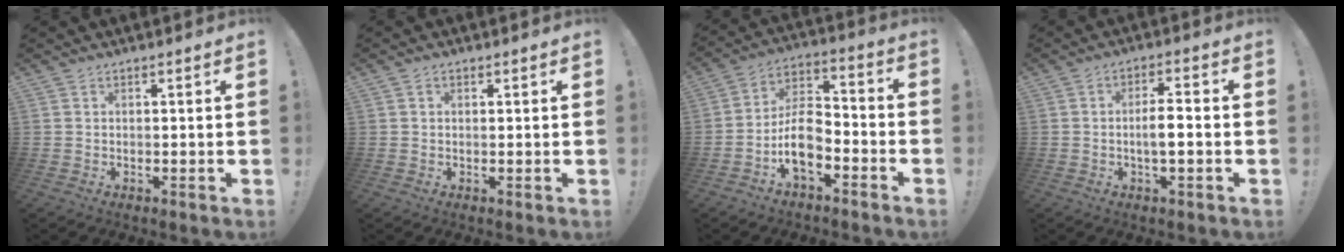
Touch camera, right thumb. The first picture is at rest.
{"total": 0.8, "force": [0.2, 0.7, 0.3], "torque": [-0.003, 0.001, 0.004]}
{"total": 10.9, "force": [-5.1, 6.6, 7.0], "torque": [-0.136, 0.030, -0.089]}
{"total": 5.6, "force": [-1.2, 1.5, 5.2], "torque": [-0.089, 0.008, -0.023]}